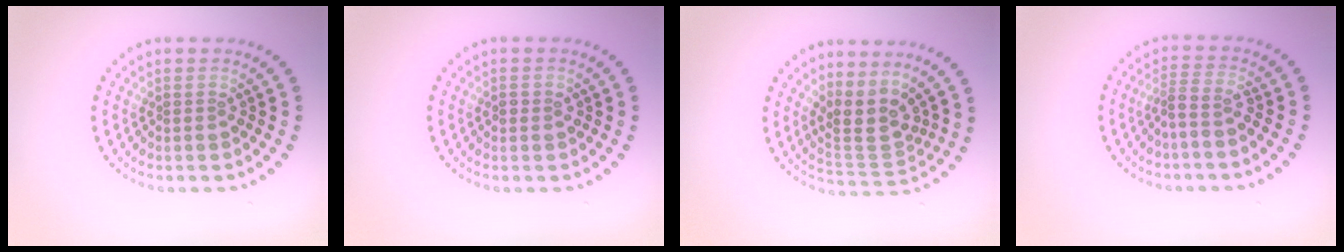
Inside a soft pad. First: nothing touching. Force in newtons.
{"total": 1.2, "press": 1.2, "slide": 0.1}
{"total": 3.2, "press": 2.4, "slide": 2.0}
{"total": 2.3, "press": 1.6, "slide": 1.7}